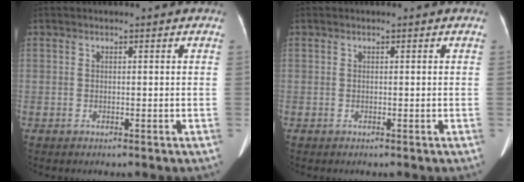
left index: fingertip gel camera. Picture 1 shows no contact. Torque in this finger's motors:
{"motor_torque": [0.02, 0.02, 0.02, 0.01]}